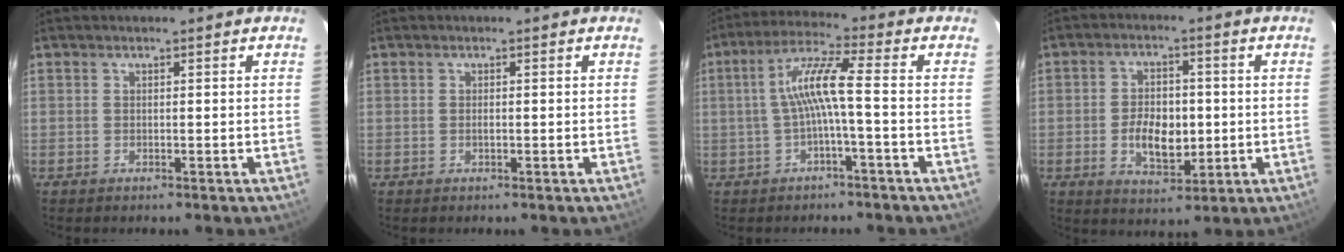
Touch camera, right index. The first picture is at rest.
{"total": 0.5, "force": [-0.1, 0.2, 0.4], "torque": [-0.008, 0.000, -0.002]}
{"total": 7.2, "force": [-1.2, -0.1, 7.1], "torque": [-0.155, 0.014, -0.019]}
{"total": 8.3, "force": [-1.2, 4.9, 6.6], "torque": [-0.125, 0.004, -0.012]}